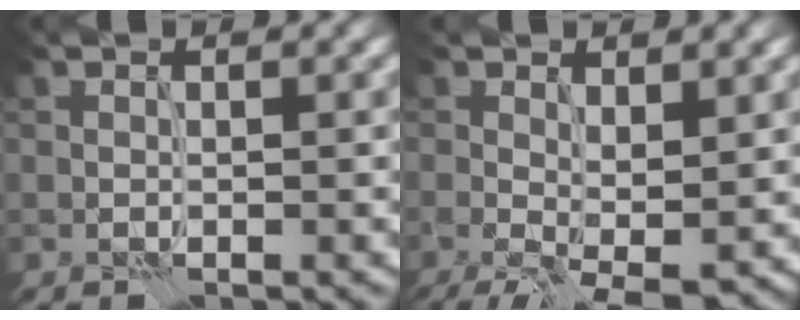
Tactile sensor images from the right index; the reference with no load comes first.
{"total": 6.0, "force": [-0.5, 2.5, 5.4], "torque": [-0.094, -0.010, -0.007]}